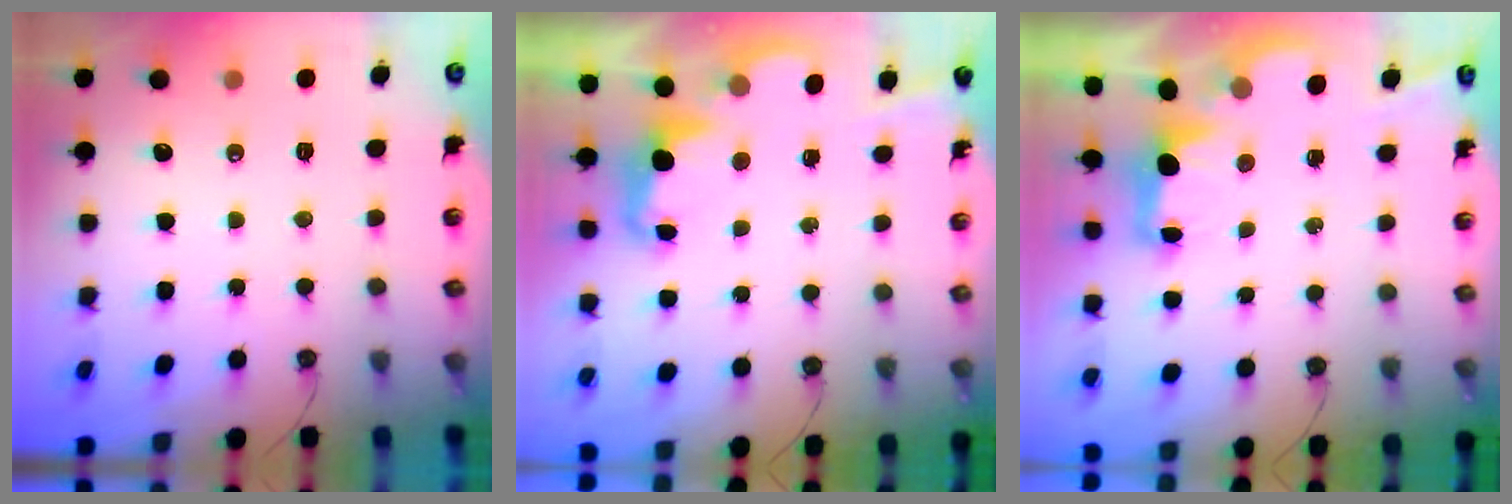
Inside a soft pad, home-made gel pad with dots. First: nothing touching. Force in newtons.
{"total": 2.5, "press": 2.5, "slide": 0.6}
{"total": 2.2, "press": 2.1, "slide": 0.8}